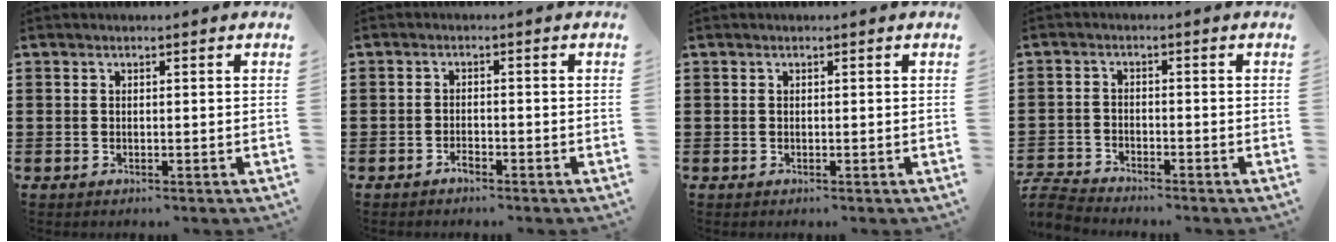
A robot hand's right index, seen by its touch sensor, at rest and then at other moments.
{"total": 1.4, "force": [-1.2, 0.6, 0.5], "torque": [-0.013, -0.002, -0.022]}
{"total": 0.0}
{"total": 3.3, "force": [-3.3, 0.1, 0.2], "torque": [-0.022, -0.005, -0.075]}